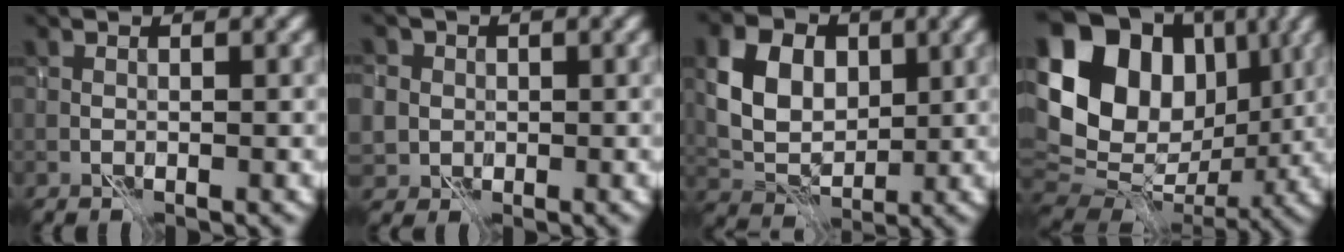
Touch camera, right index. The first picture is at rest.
{"total": 5.8, "force": [0.6, 5.5, 1.9], "torque": [-0.039, 0.023, -0.020]}
{"total": 6.5, "force": [2.1, 4.7, 4.0], "torque": [-0.091, 0.002, 0.034]}
{"total": 15.9, "force": [4.4, 11.7, 9.7], "torque": [-0.171, 0.032, 0.087]}